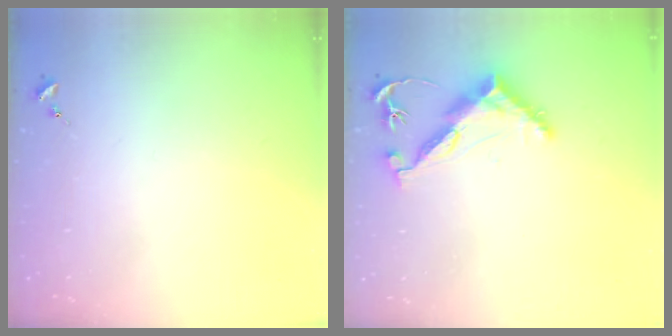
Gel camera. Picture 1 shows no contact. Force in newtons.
{"total": 11.7, "press": 11.7, "slide": 1.0}